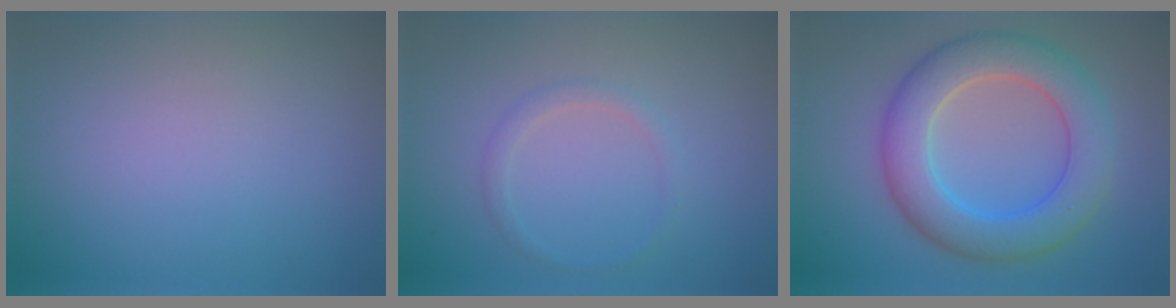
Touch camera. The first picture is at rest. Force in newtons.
{"total": 1.3, "press": 1.3, "slide": 0.1}
{"total": 7.4, "press": 7.4, "slide": 0.4}